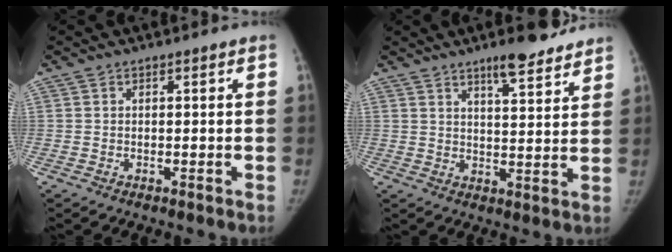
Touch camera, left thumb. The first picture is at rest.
{"total": 8.8, "force": [6.6, 2.0, 5.3], "torque": [-0.055, -0.041, 0.098]}